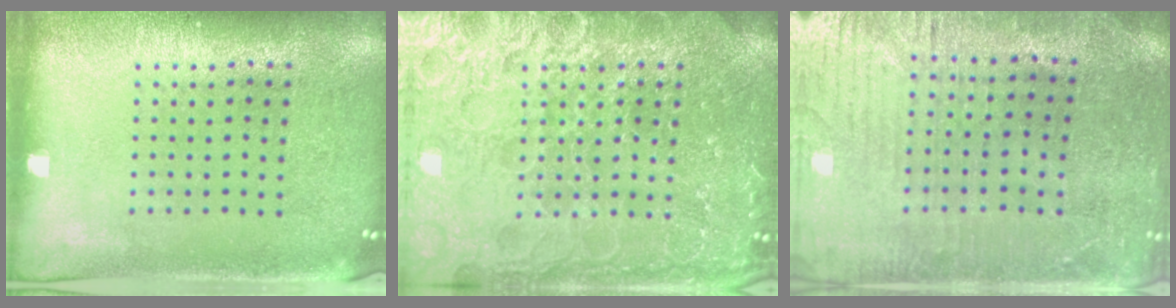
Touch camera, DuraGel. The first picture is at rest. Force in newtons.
{"total": 7.0, "press": 7.0, "slide": 1.0}
{"total": 1.4, "press": 1.3, "slide": 0.5}